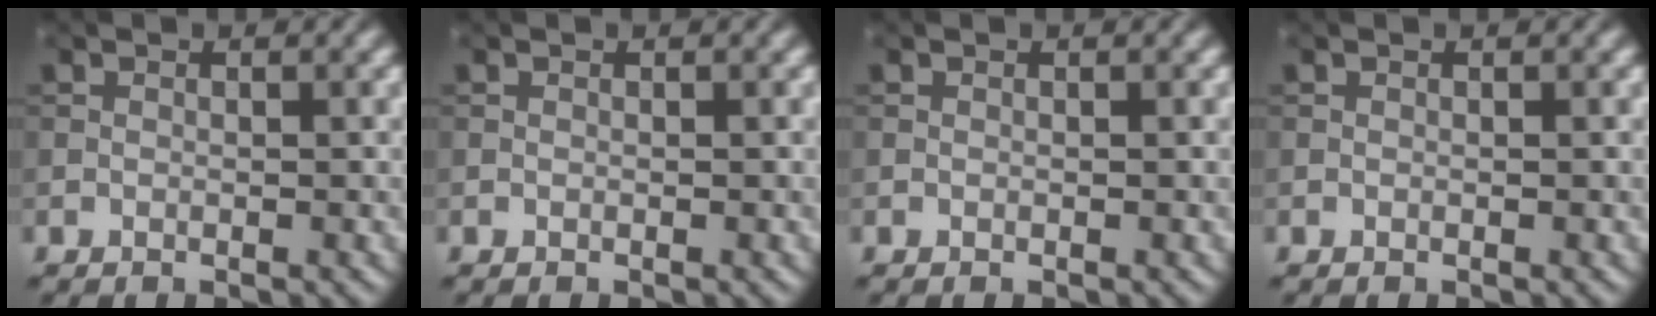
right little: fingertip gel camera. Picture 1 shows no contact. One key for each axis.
{"total": 0.0}
{"total": 0.0}
{"total": 0.0}